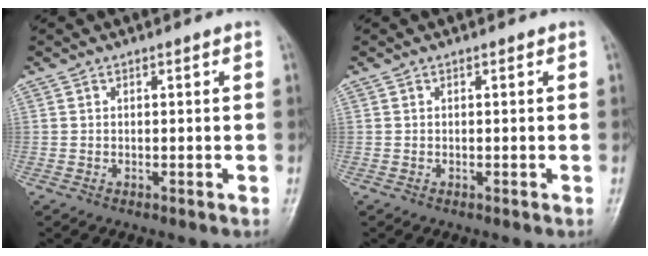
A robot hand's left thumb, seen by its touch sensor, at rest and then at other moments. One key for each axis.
{"total": 0.0}